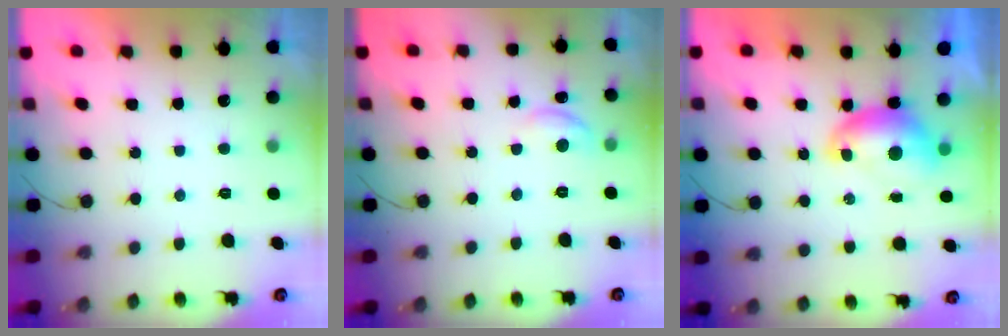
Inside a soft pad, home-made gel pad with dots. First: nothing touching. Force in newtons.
{"total": 7.5, "press": 7.5, "slide": 0.7}
{"total": 7.9, "press": 7.8, "slide": 0.9}